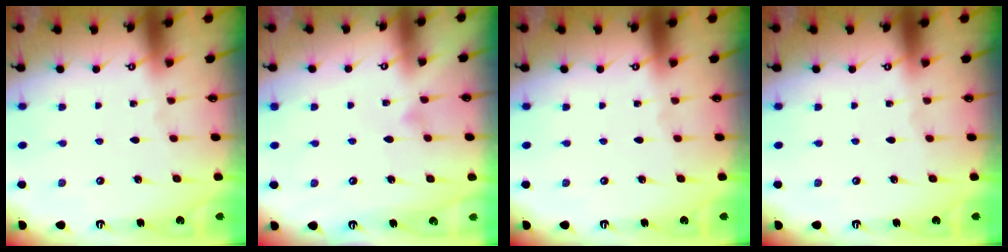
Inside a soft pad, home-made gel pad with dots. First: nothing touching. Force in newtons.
{"total": 3.4, "press": 3.4, "slide": 0.2}
{"total": 0.0}
{"total": 0.0}